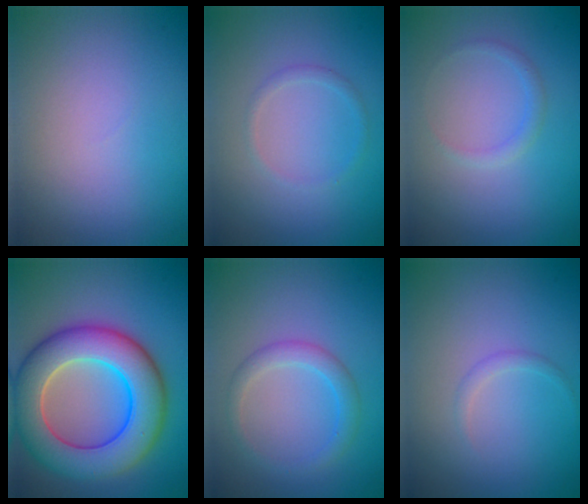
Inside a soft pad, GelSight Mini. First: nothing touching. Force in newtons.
{"total": 1.0, "press": 1.0, "slide": 0.0}
{"total": 1.0, "press": 1.0, "slide": 0.1}
{"total": 10.8, "press": 10.7, "slide": 0.8}
{"total": 2.2, "press": 2.2, "slide": 0.1}
{"total": 0.8, "press": 0.8, "slide": 0.0}